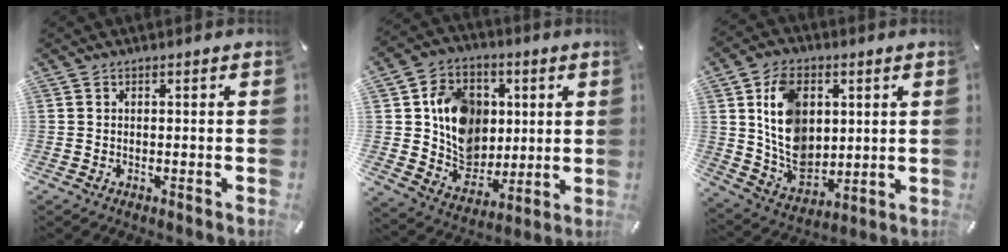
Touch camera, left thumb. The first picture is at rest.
{"total": 14.5, "force": [2.5, 12.8, 6.2], "torque": [-0.099, -0.002, 0.059]}
{"total": 14.1, "force": [3.0, 10.7, 8.6], "torque": [-0.169, 0.001, 0.060]}